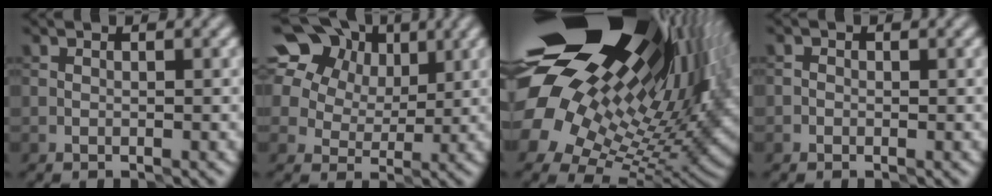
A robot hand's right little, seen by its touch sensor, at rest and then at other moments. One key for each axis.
{"total": 21.2, "fx": 10.5, "fy": 15.7, "fz": 9.7, "tx": -0.230, "ty": 0.059, "tz": 0.178}
{"total": 20.7, "fx": 8.9, "fy": 10.5, "fz": 15.5, "tx": -0.290, "ty": 0.035, "tz": 0.154}
{"total": 0.9, "fx": 0.0, "fy": 0.8, "fz": 0.3, "tx": 0.007, "ty": 0.001, "tz": -0.015}